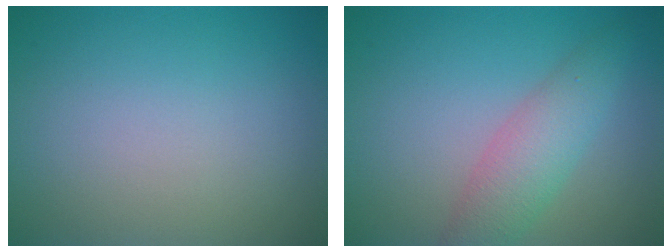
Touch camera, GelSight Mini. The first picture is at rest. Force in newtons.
{"total": 3.8, "press": 3.8, "slide": 0.1}